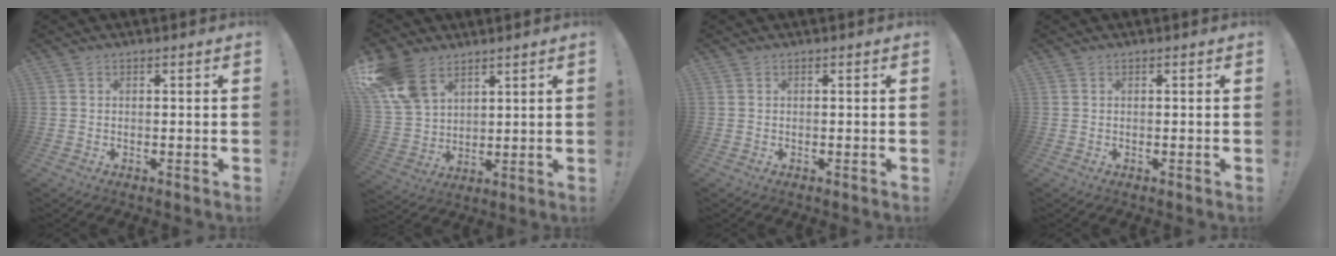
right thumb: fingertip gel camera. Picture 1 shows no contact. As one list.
[{"total": 13.9, "force": [8.6, 8.7, 6.5], "torque": [-0.129, -0.040, 0.172]}, {"total": 0.0}, {"total": 0.0}]